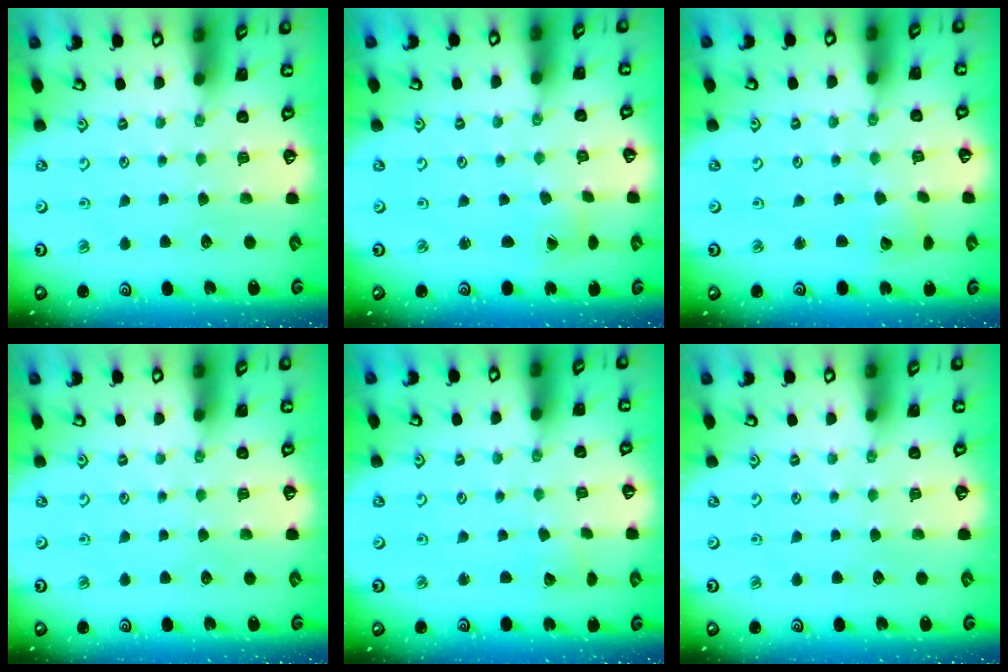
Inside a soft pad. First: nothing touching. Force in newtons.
{"total": 0.5, "press": 0.5, "slide": 0.1}
{"total": 2.3, "press": 2.3, "slide": 0.3}
{"total": 0.0}
{"total": 2.8, "press": 2.8, "slide": 0.1}
{"total": 0.0}